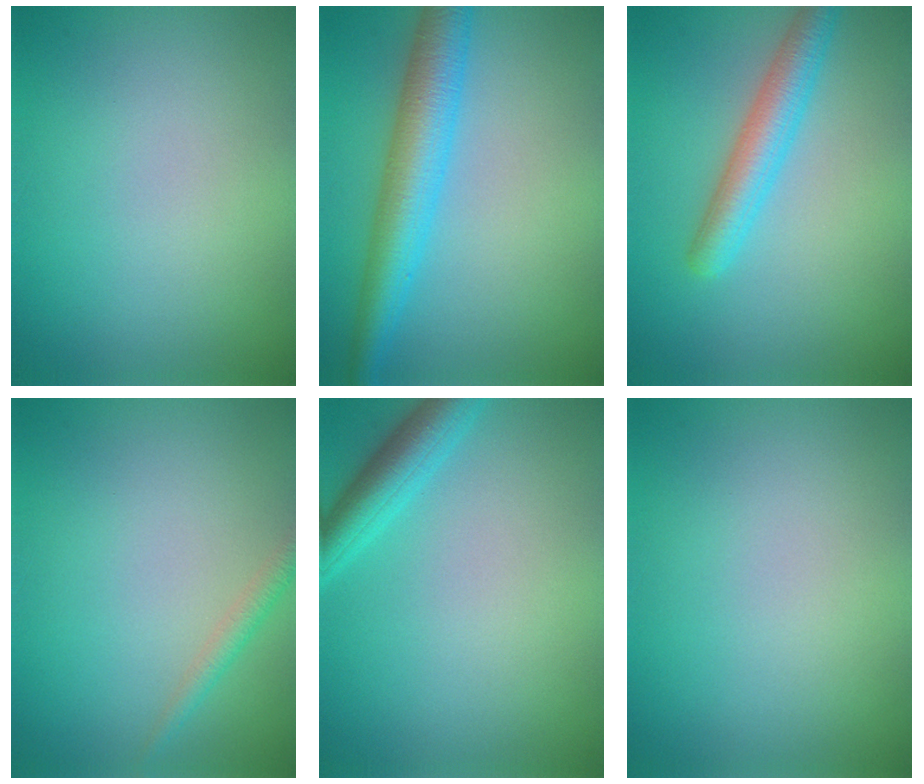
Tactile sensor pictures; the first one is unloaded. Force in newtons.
{"total": 5.9, "press": 5.9, "slide": 0.1}
{"total": 3.8, "press": 3.8, "slide": 0.2}
{"total": 1.5, "press": 1.5, "slide": 0.0}
{"total": 3.5, "press": 3.5, "slide": 0.3}
{"total": 0.0}